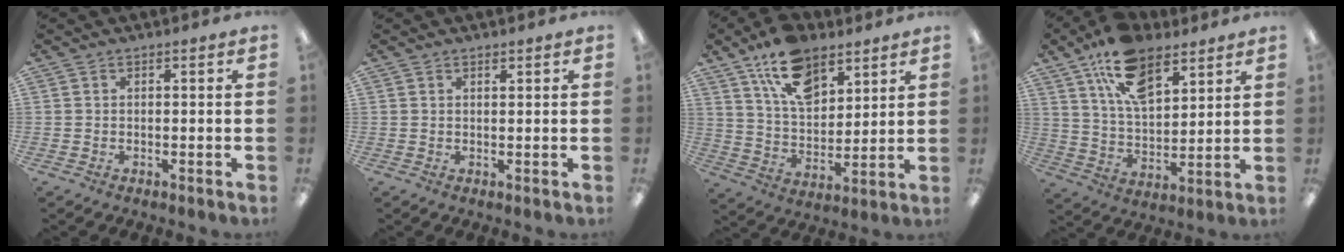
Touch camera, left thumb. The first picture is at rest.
{"total": 0.8, "force": [0.8, 0.2, 0.2], "torque": [-0.005, -0.001, 0.015]}
{"total": 15.3, "force": [9.6, 8.4, 8.5], "torque": [-0.146, -0.034, 0.177]}
{"total": 16.1, "force": [10.0, 8.3, 9.6], "torque": [-0.165, -0.034, 0.181]}